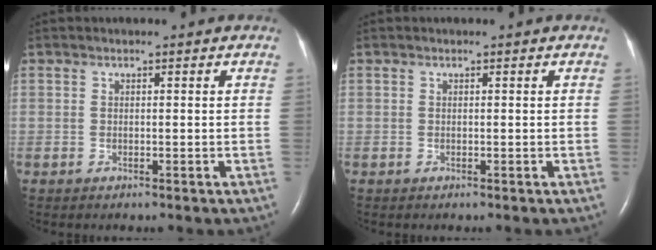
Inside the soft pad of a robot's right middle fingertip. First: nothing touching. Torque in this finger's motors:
{"motor_torque": [-0.01, -0.11, -0.05, -0.01]}